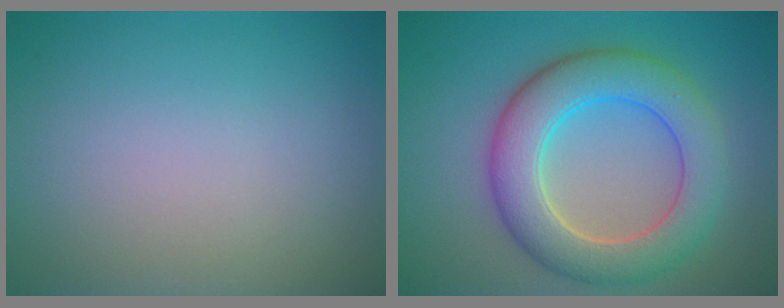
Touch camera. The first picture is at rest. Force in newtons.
{"total": 7.5, "press": 7.5, "slide": 0.2}